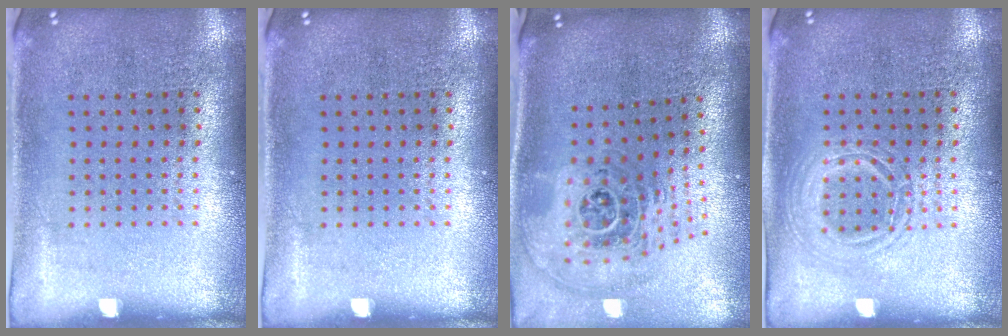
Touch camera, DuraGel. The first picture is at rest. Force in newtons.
{"total": 0.0}
{"total": 2.1, "press": 1.6, "slide": 1.4}
{"total": 1.2, "press": 1.2, "slide": 0.1}